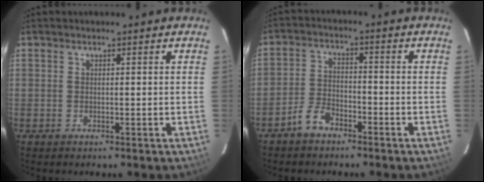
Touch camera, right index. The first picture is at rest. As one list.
[{"total": 5.1, "force": [-3.8, 2.5, 2.3], "torque": [-0.061, 0.012, -0.072]}]